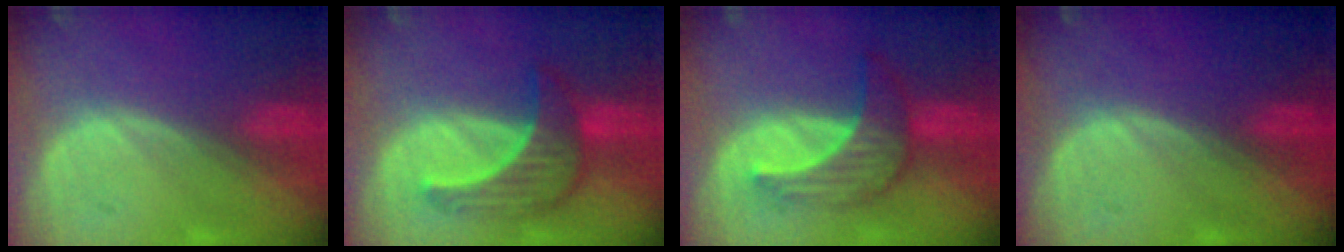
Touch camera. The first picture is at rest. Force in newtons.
{"total": 6.9, "press": 6.8, "slide": 1.0}
{"total": 7.0, "press": 6.6, "slide": 2.3}
{"total": 0.0}